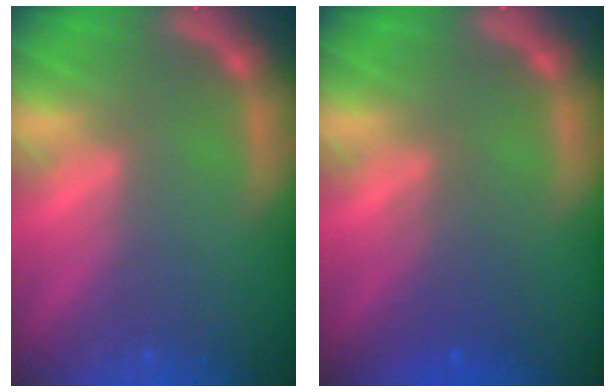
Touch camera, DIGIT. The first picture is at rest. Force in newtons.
{"total": 2.5}